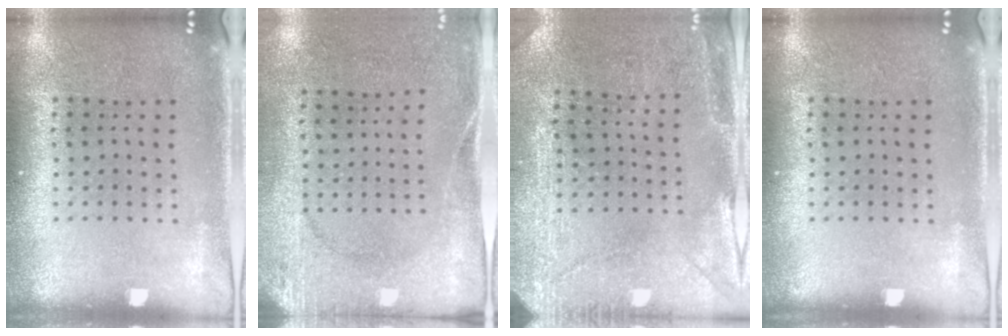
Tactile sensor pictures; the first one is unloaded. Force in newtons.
{"total": 2.7, "press": 2.0, "slide": 1.7}
{"total": 2.9, "press": 2.7, "slide": 1.0}
{"total": 0.0}